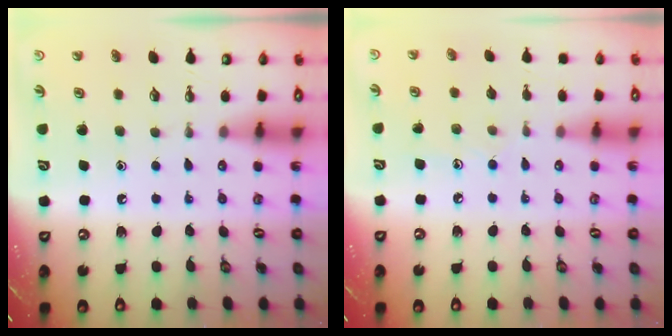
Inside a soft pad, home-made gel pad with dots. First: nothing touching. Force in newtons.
{"total": 5.8, "press": 5.7, "slide": 0.6}